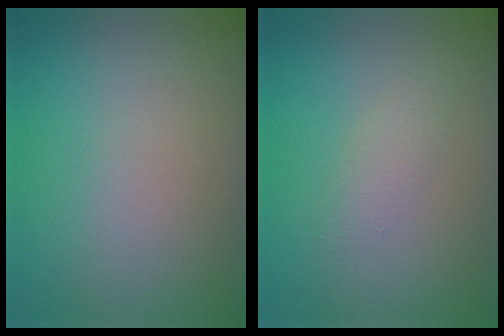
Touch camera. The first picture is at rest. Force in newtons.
{"total": 1.3, "press": 1.3, "slide": 0.1}